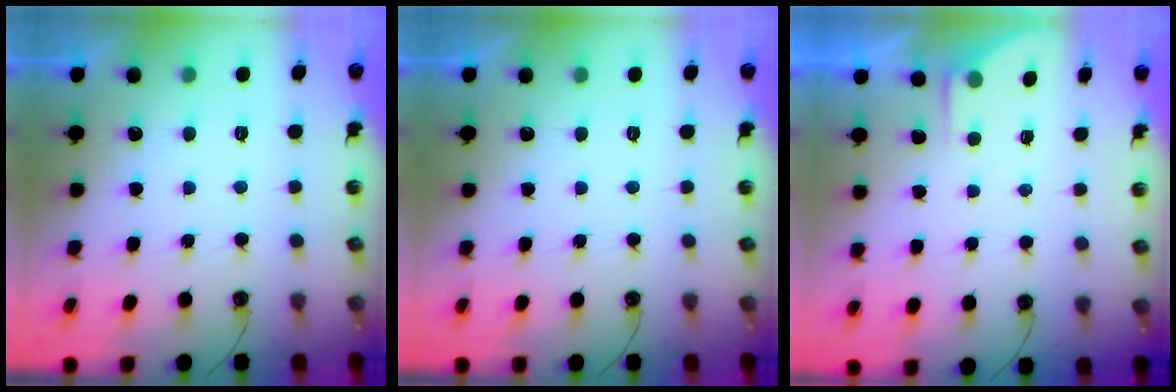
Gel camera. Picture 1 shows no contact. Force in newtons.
{"total": 0.0}
{"total": 2.7, "press": 2.6, "slide": 0.4}